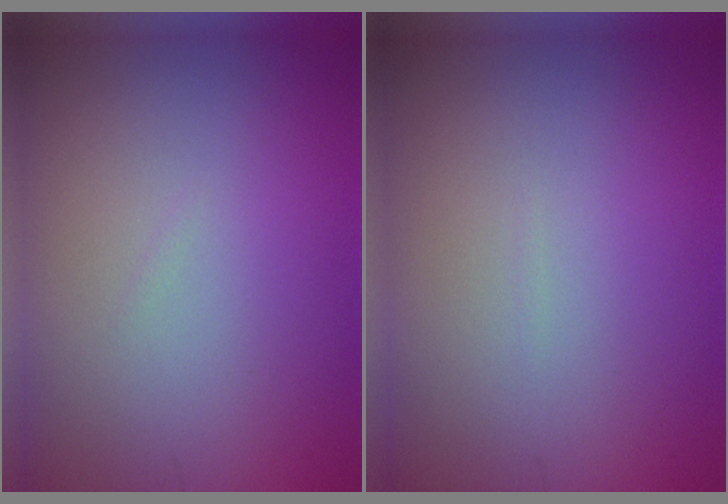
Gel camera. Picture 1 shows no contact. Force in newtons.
{"total": 0.0}